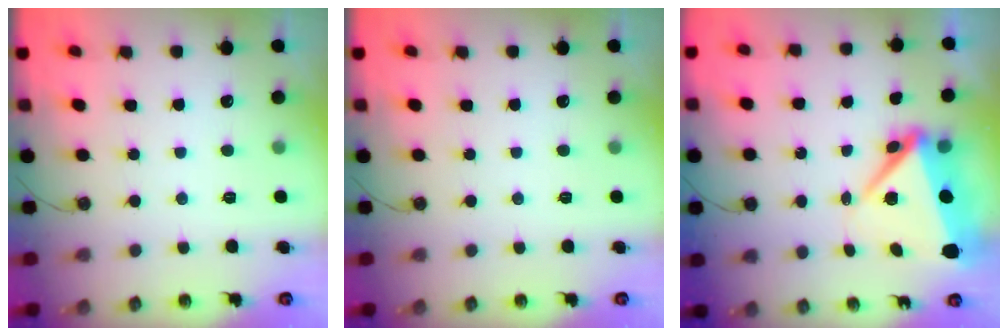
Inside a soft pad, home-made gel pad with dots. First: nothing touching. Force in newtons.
{"total": 0.0}
{"total": 8.5, "press": 8.2, "slide": 2.0}